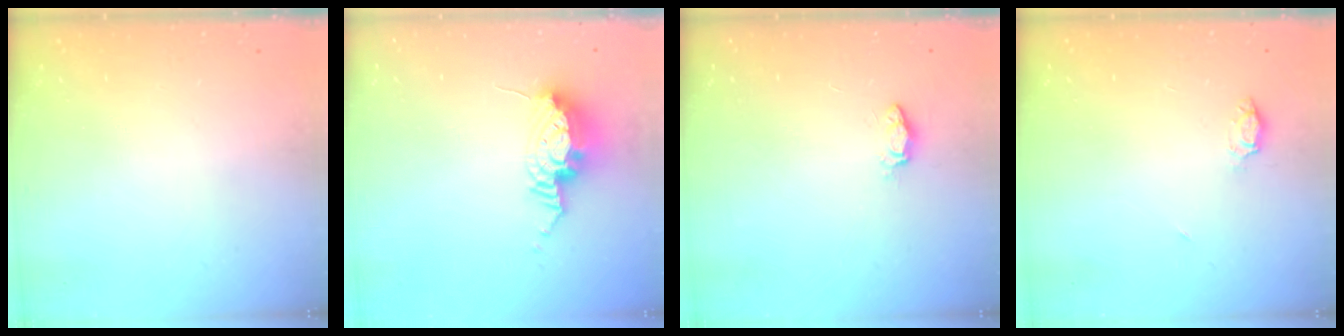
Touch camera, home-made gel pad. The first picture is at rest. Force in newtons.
{"total": 10.2, "press": 10.0, "slide": 2.0}
{"total": 3.8, "press": 3.8, "slide": 0.5}
{"total": 3.6, "press": 3.6, "slide": 0.5}